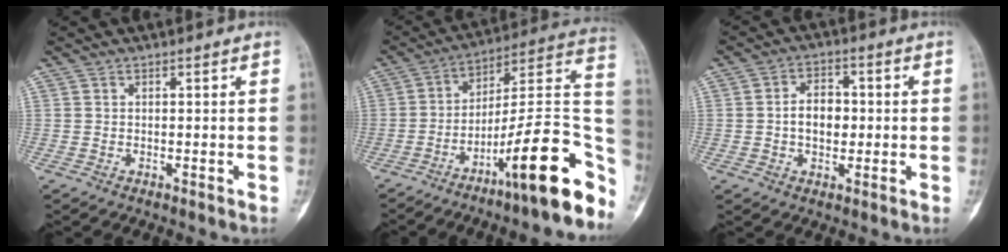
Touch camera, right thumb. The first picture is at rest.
{"total": 22.4, "force": [-10.3, 4.6, 19.3], "torque": [-0.229, 0.070, -0.155]}
{"total": 6.9, "force": [-0.3, 4.7, 5.0], "torque": [-0.065, 0.015, -0.010]}